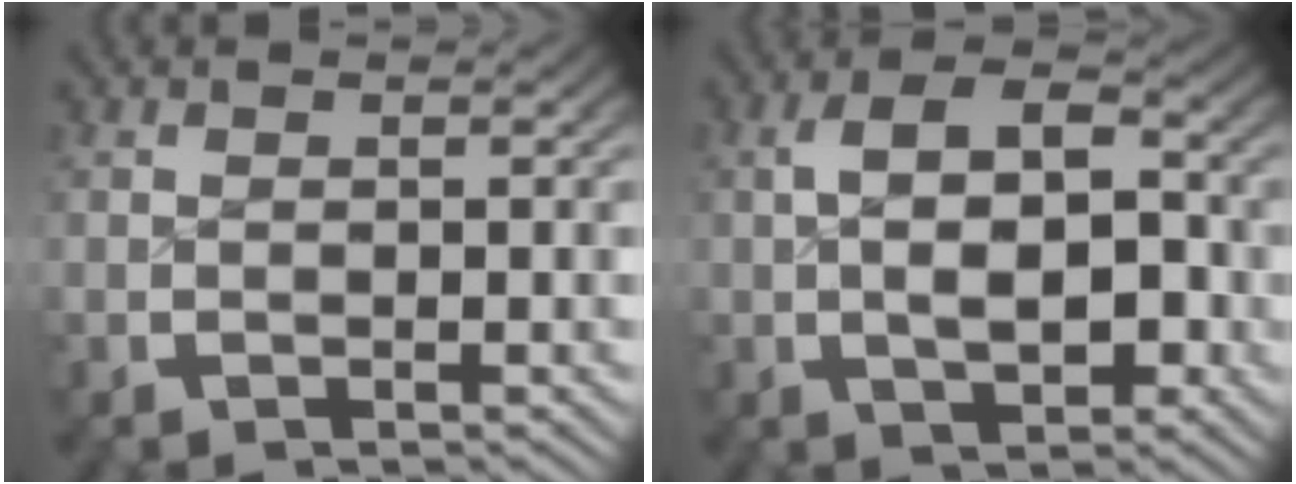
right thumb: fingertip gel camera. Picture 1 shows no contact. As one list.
[{"total": 7.7, "force": [0.2, 4.9, 6.0], "torque": [-0.092, -0.008, 0.005]}]